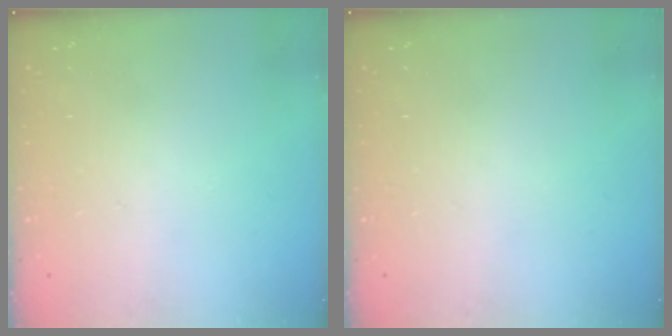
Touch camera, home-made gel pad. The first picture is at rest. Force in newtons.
{"total": 0.0}